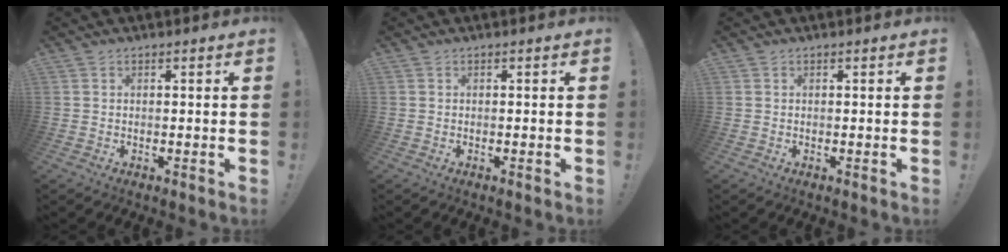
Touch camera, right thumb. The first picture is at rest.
{"total": 0.0}
{"total": 0.0}